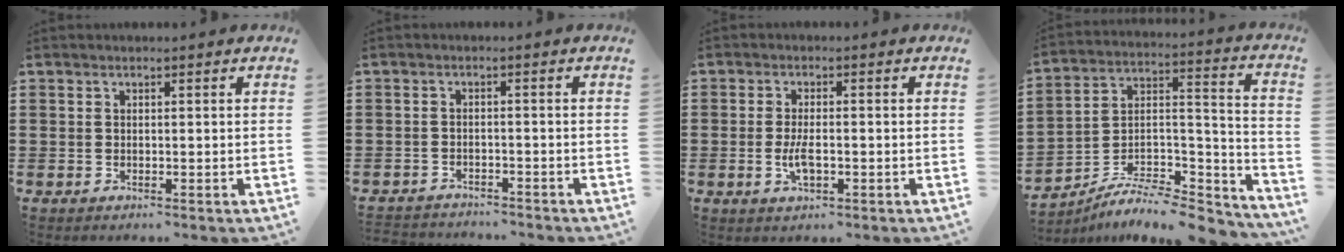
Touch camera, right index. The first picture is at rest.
{"total": 2.1, "force": [-2.1, 0.2, -0.2], "torque": [-0.005, 0.001, -0.046]}
{"total": 3.7, "force": [-0.7, 1.3, 3.4], "torque": [-0.074, -0.005, -0.017]}
{"total": 8.0, "force": [-7.0, 2.1, 3.1], "torque": [-0.042, 0.012, -0.137]}